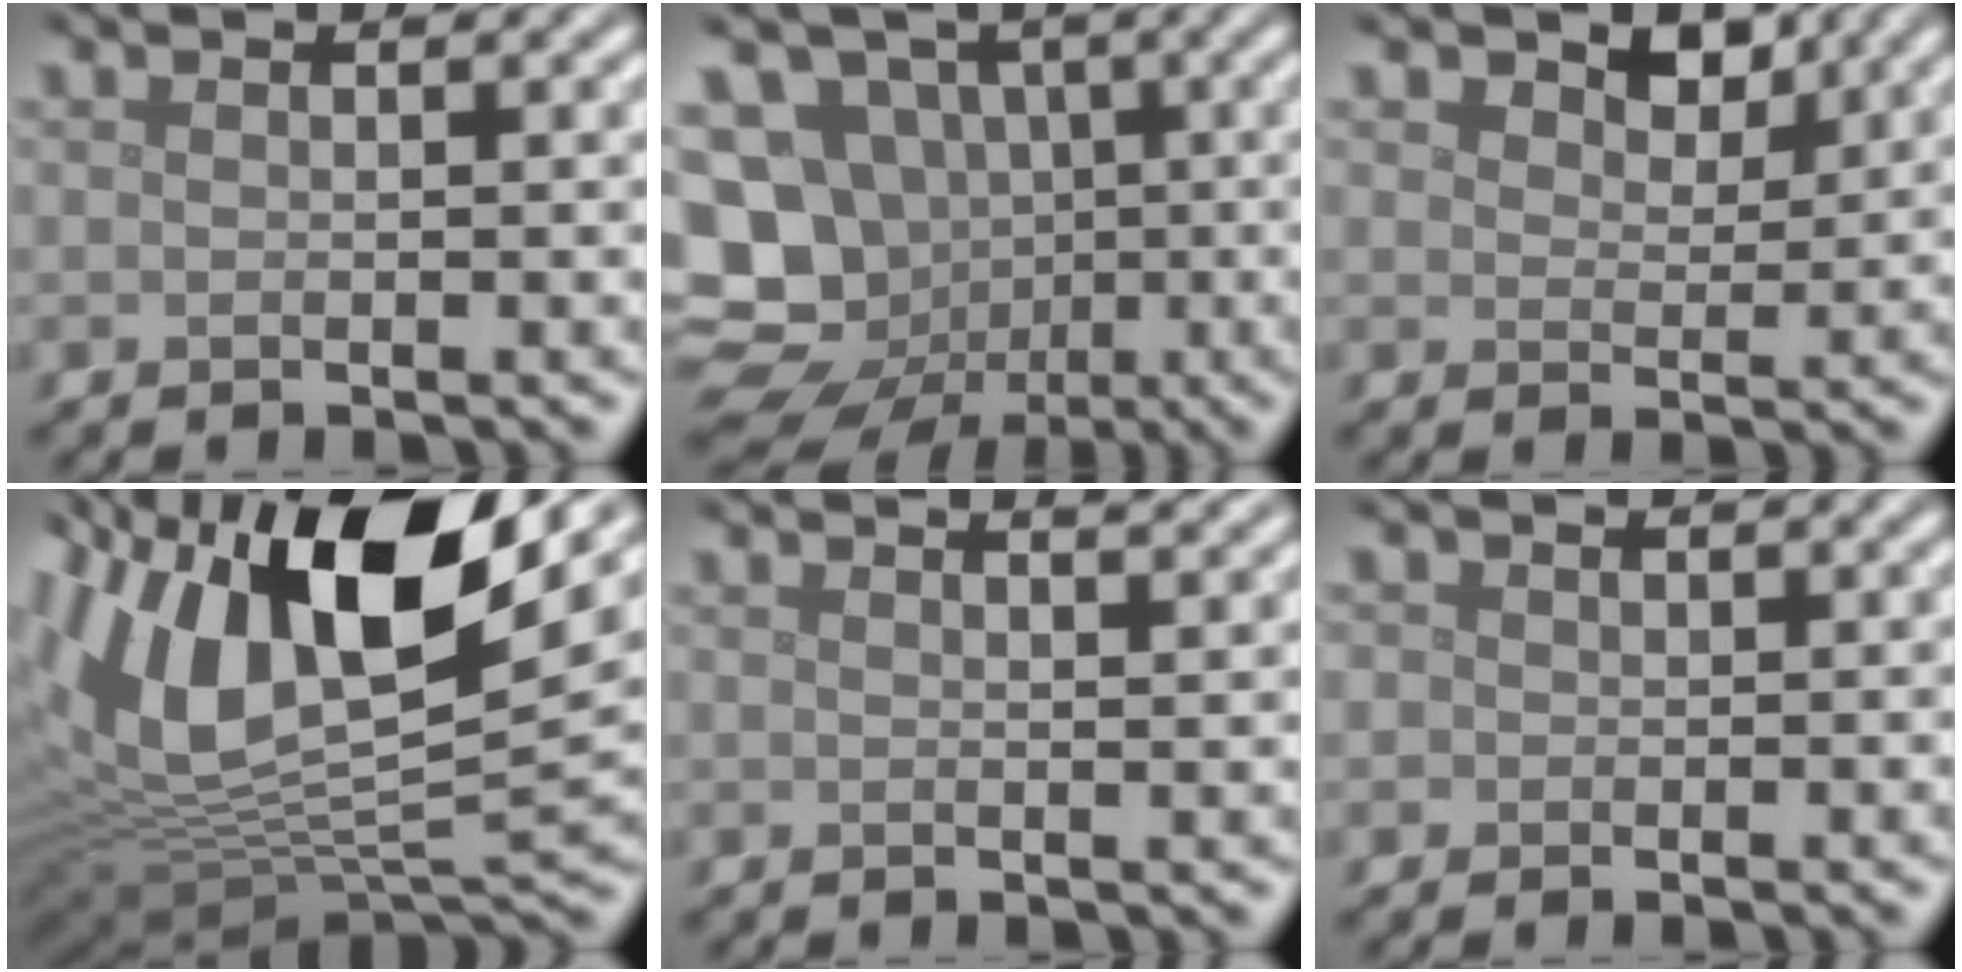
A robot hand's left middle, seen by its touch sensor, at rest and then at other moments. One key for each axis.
{"total": 16.2, "fx": -3.7, "fy": 14.7, "fz": 5.7, "tx": -0.142, "ty": -0.003, "tz": -0.073}
{"total": 3.7, "fx": 2.7, "fy": 2.0, "fz": 1.5, "tx": -0.030, "ty": -0.018, "tz": 0.041}
{"total": 16.3, "fx": 5.8, "fy": 7.7, "fz": 13.0, "tx": -0.265, "ty": 0.010, "tz": 0.098}
{"total": 2.5, "fx": 2.0, "fy": 0.8, "fz": 1.3, "tx": -0.001, "ty": 0.013, "tz": 0.006}
{"total": 1.1, "fx": 0.3, "fy": 1.0, "fz": 0.2, "tx": -0.001, "ty": 0.002, "tz": -0.003}